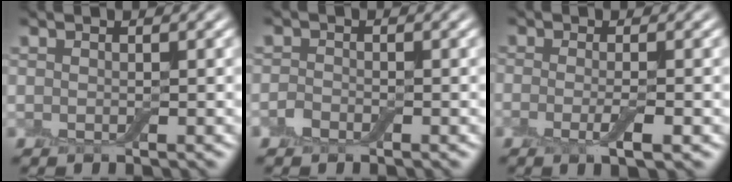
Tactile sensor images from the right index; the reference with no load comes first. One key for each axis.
{"total": 1.2, "fx": -0.7, "fy": 0.8, "fz": 0.6, "tx": -0.011, "ty": 0.002, "tz": -0.017}
{"total": 2.5, "fx": -0.8, "fy": 0.6, "fz": 2.3, "tx": -0.044, "ty": -0.008, "tz": -0.018}